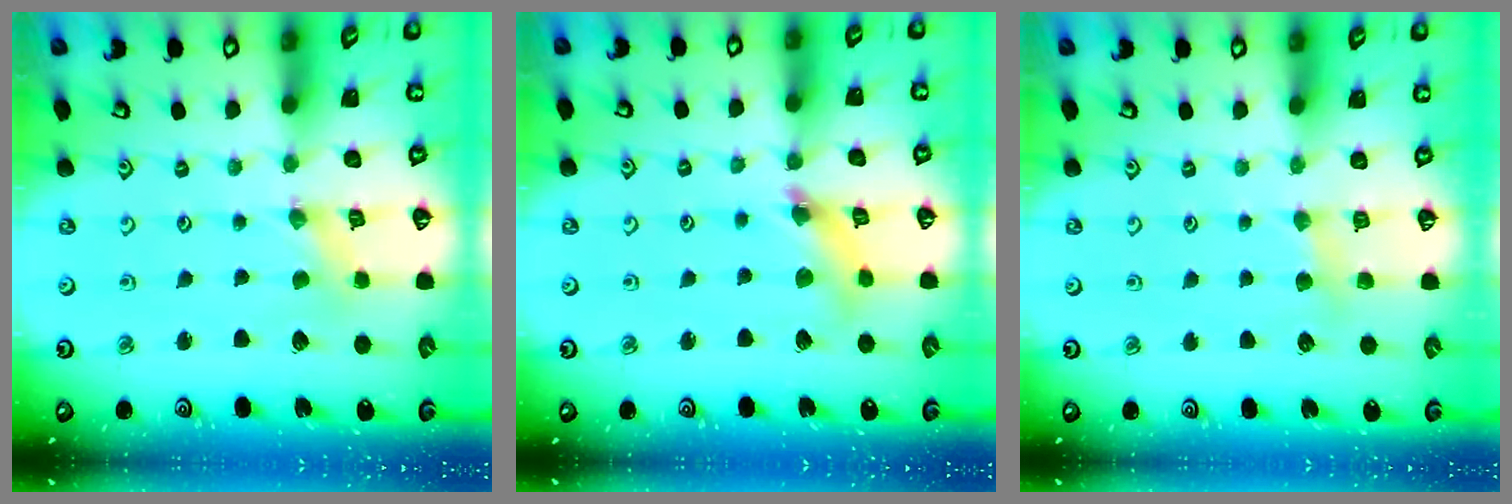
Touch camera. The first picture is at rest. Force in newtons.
{"total": 8.7, "press": 8.6, "slide": 0.9}
{"total": 3.5, "press": 3.4, "slide": 0.6}